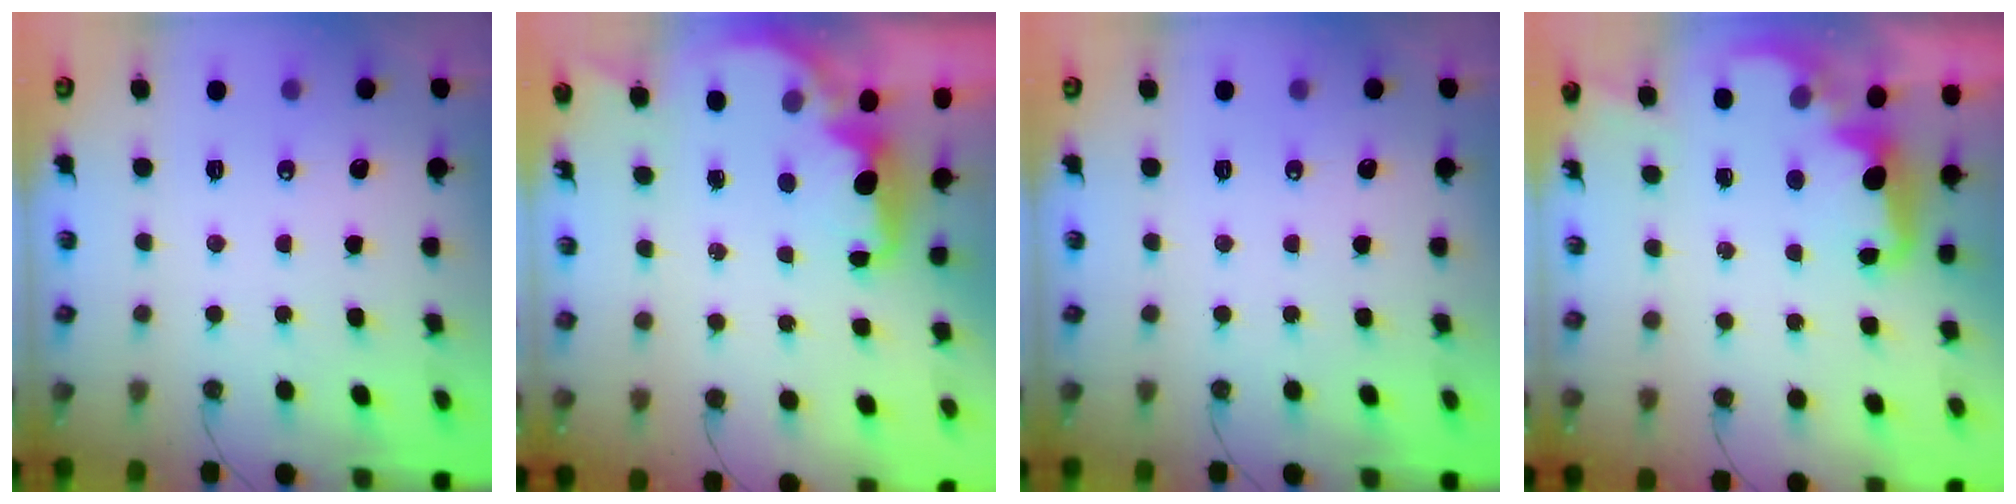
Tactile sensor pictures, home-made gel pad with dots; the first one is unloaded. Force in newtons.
{"total": 2.5, "press": 2.4, "slide": 0.8}
{"total": 0.0}
{"total": 2.6, "press": 2.5, "slide": 0.6}